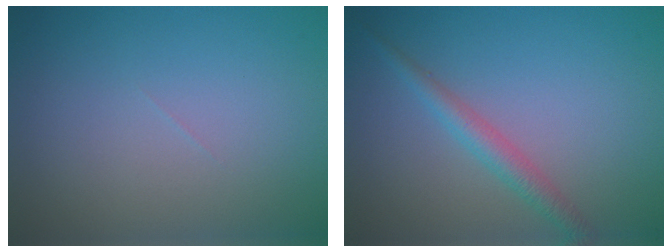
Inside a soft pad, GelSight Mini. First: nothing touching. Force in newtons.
{"total": 2.3, "press": 2.3, "slide": 0.1}